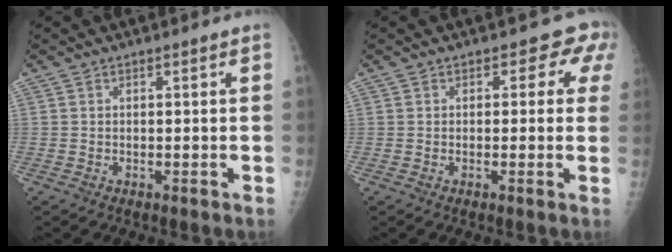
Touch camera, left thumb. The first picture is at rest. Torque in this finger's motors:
{"motor_torque": [0.74, -0.48, -0.62, -0.89, -0.03]}